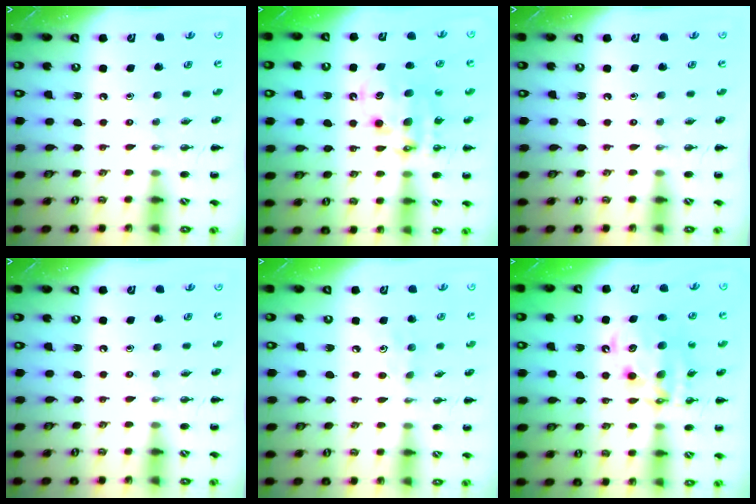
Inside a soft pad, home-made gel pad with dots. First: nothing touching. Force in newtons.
{"total": 10.9, "press": 10.6, "slide": 2.7}
{"total": 0.0}
{"total": 0.0}
{"total": 4.9, "press": 4.7, "slide": 1.3}
{"total": 12.6, "press": 12.1, "slide": 3.6}